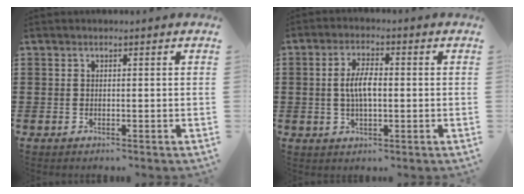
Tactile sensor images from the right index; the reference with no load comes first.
{"total": 4.9, "force": [-0.1, 1.9, 4.5], "torque": [-0.092, 0.002, -0.006]}